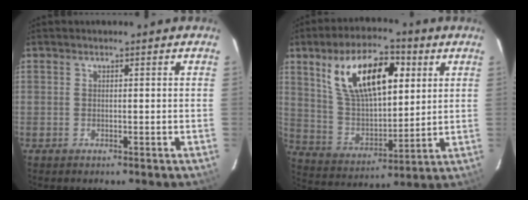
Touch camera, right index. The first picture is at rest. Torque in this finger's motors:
{"motor_torque": [1.23, 0.91, 0.43, 0.21]}